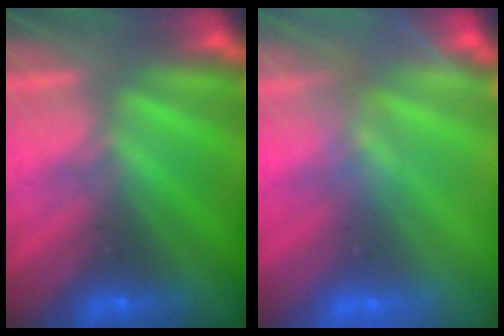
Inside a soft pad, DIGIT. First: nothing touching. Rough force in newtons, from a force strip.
{"total": 3.0}